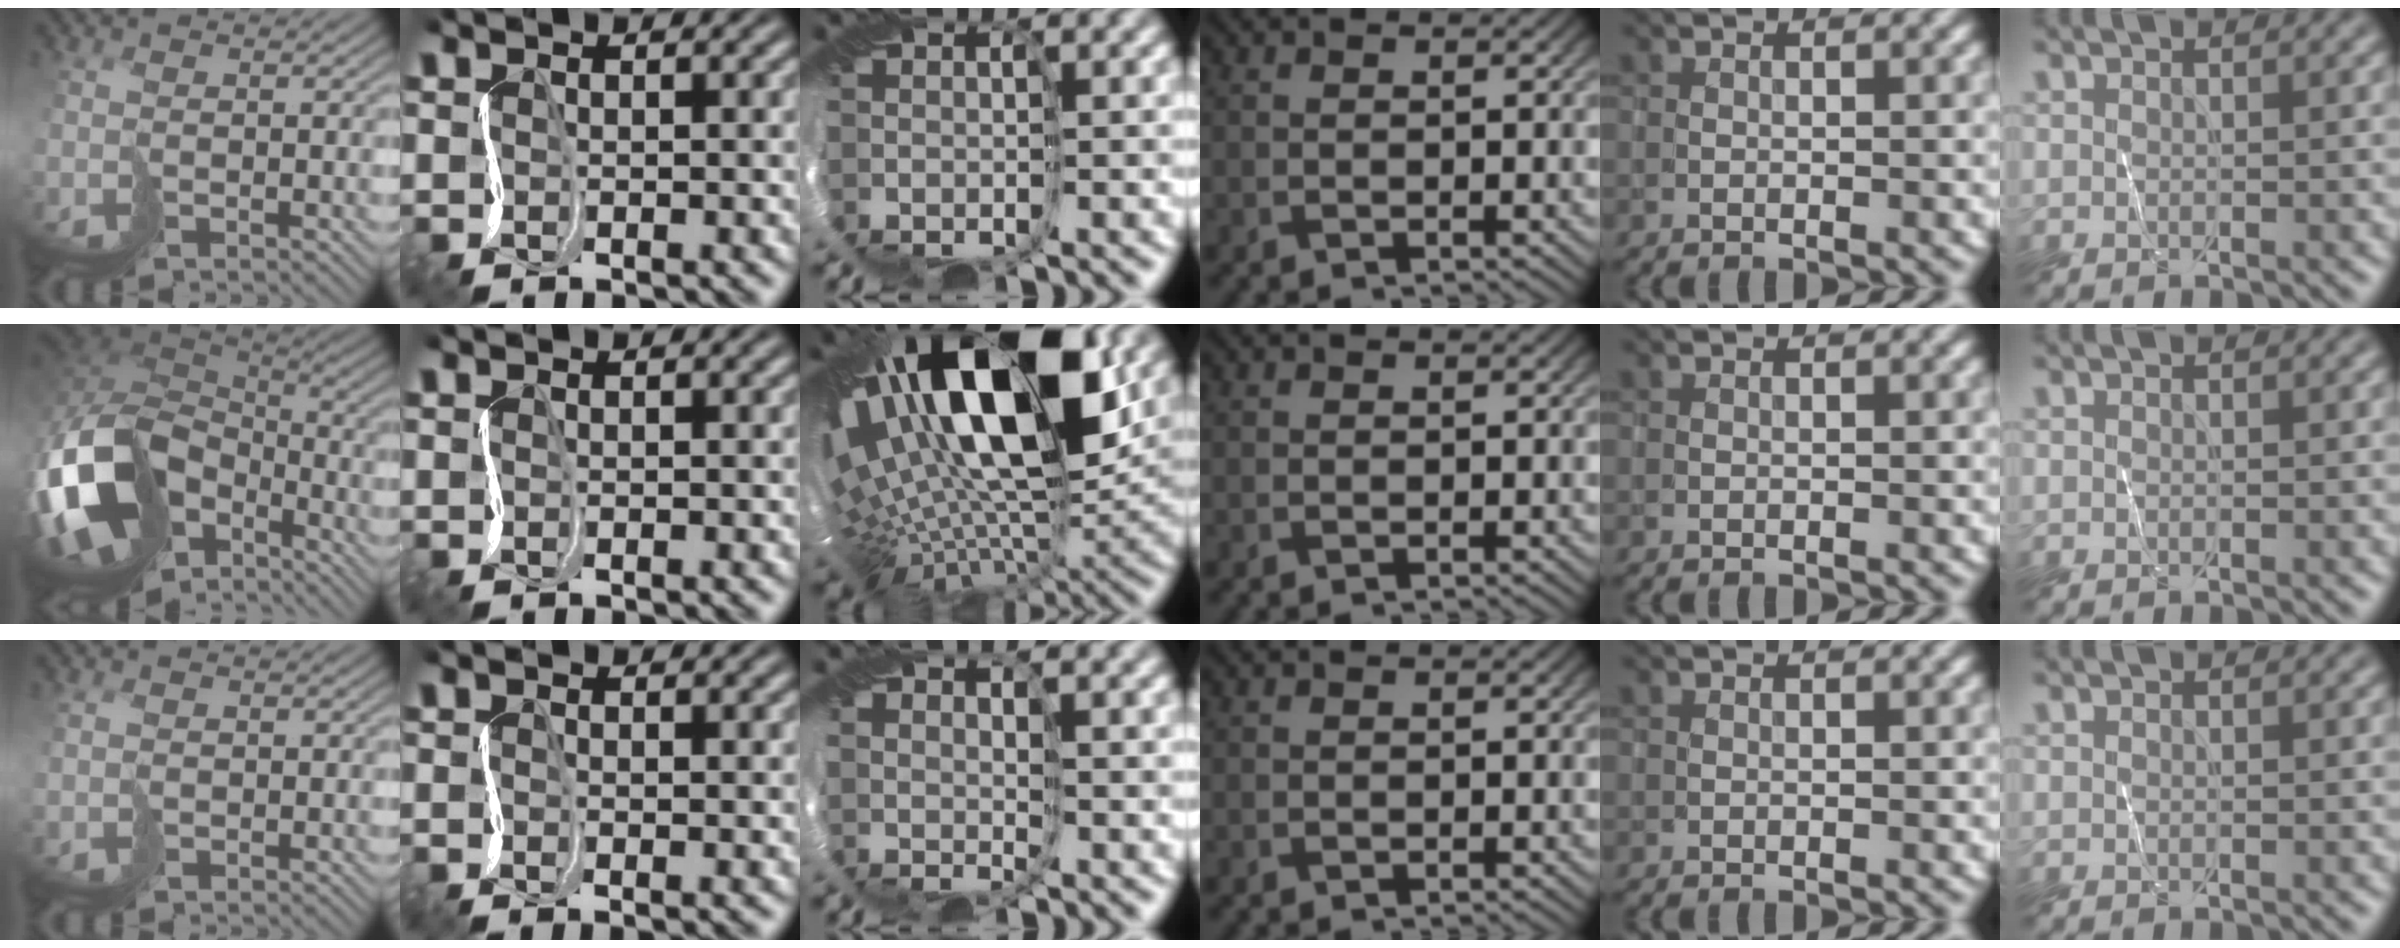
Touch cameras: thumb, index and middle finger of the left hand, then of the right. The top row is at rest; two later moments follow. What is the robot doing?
{"motion": "cut", "object": "bubble wrap"}